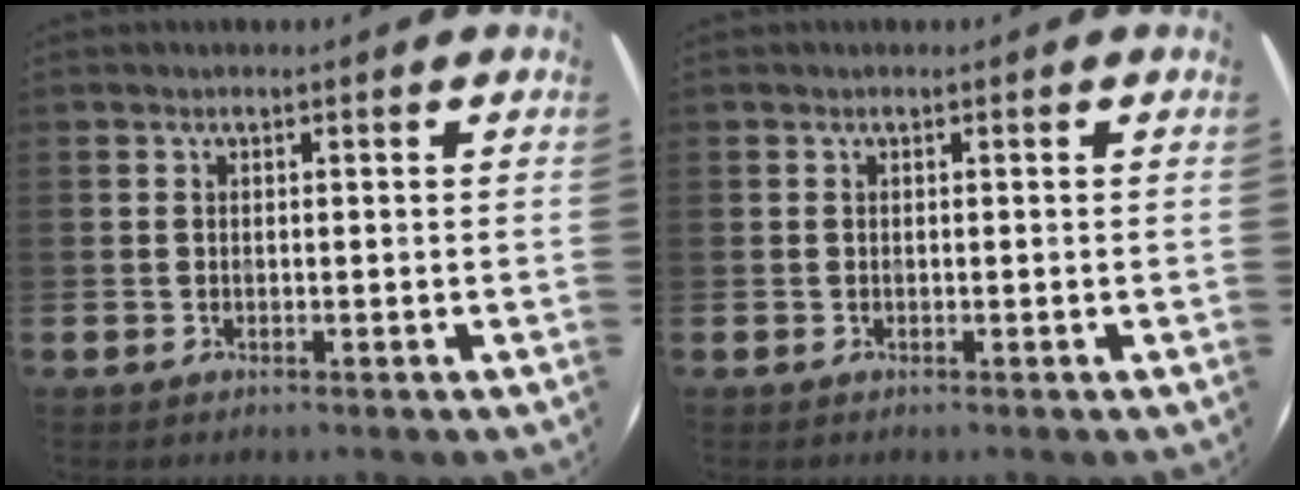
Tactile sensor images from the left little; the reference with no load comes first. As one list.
[{"total": 0.0}]